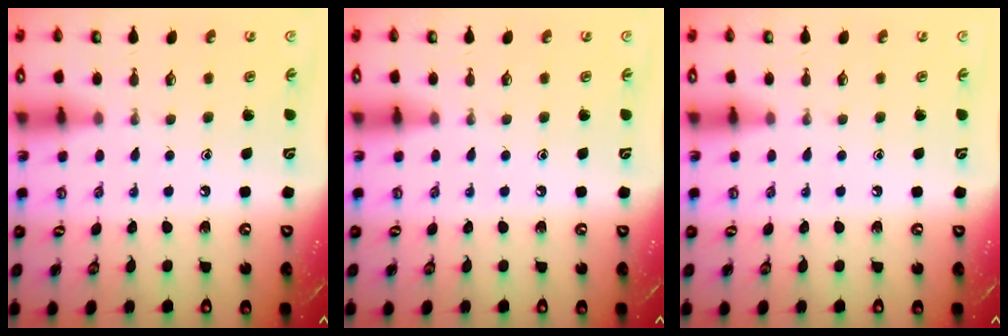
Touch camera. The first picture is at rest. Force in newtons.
{"total": 0.0}
{"total": 0.0}